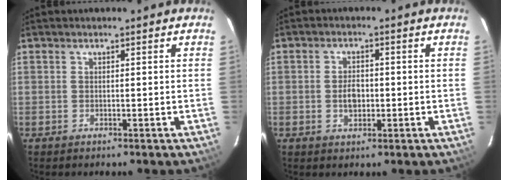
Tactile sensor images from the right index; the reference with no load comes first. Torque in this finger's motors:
{"motor_torque": [0.38, -0.14, 0.13, 0.02]}